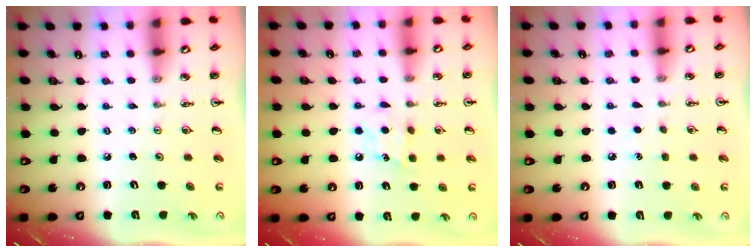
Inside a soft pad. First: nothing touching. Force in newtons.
{"total": 7.6, "press": 7.5, "slide": 1.0}
{"total": 3.8, "press": 3.8, "slide": 0.3}